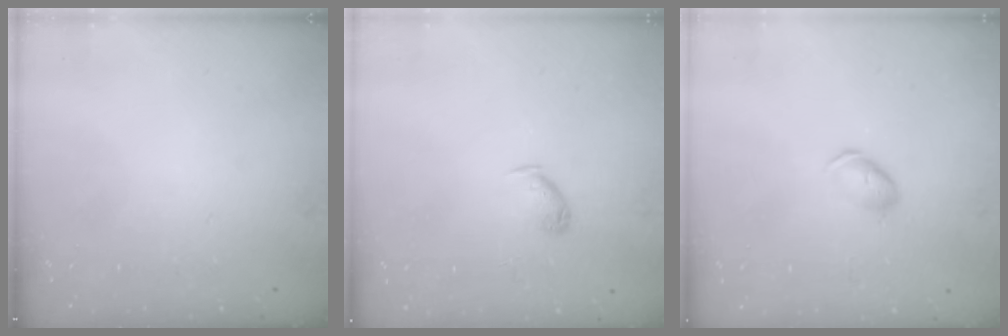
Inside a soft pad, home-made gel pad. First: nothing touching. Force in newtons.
{"total": 6.0, "press": 5.9, "slide": 0.9}
{"total": 5.9, "press": 5.8, "slide": 1.0}